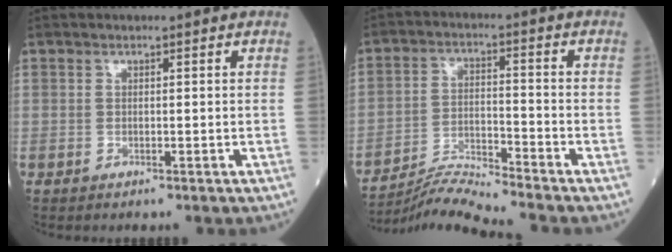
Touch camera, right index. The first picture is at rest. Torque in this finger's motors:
{"motor_torque": [0.00, -0.37, 0.05, -0.01]}